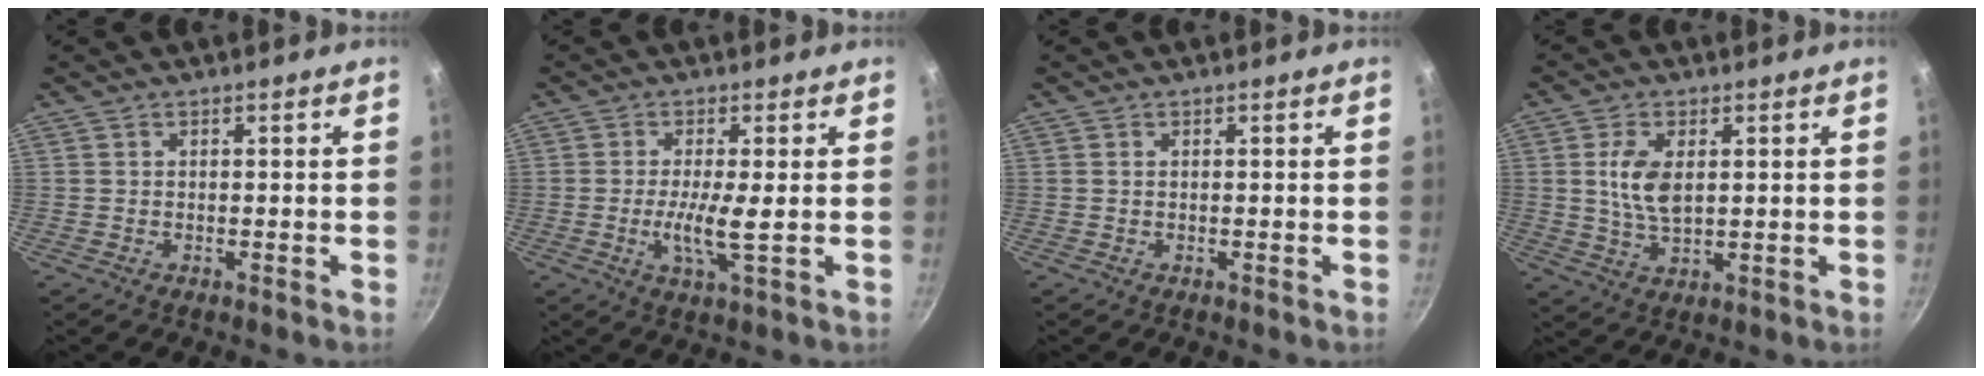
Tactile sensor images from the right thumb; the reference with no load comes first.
{"total": 5.6, "force": [-0.4, 0.6, 5.6], "torque": [-0.115, -0.009, -0.010]}
{"total": 0.0}
{"total": 7.5, "force": [1.5, 4.0, 6.2], "torque": [-0.117, -0.008, 0.029]}